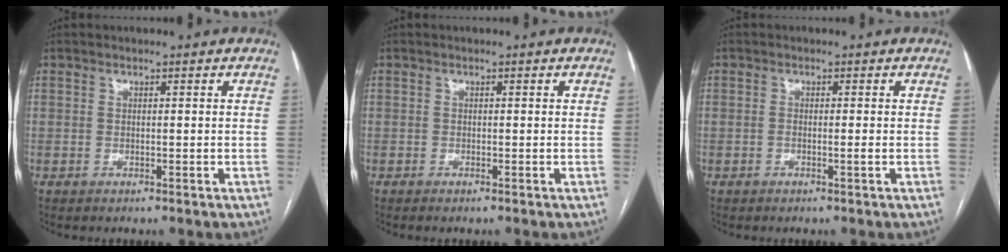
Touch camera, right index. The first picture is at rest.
{"total": 0.5, "force": [-0.4, -0.1, 0.3], "torque": [-0.009, -0.002, -0.007]}
{"total": 1.1, "force": [-0.4, -0.1, 1.0], "torque": [-0.020, -0.001, -0.006]}